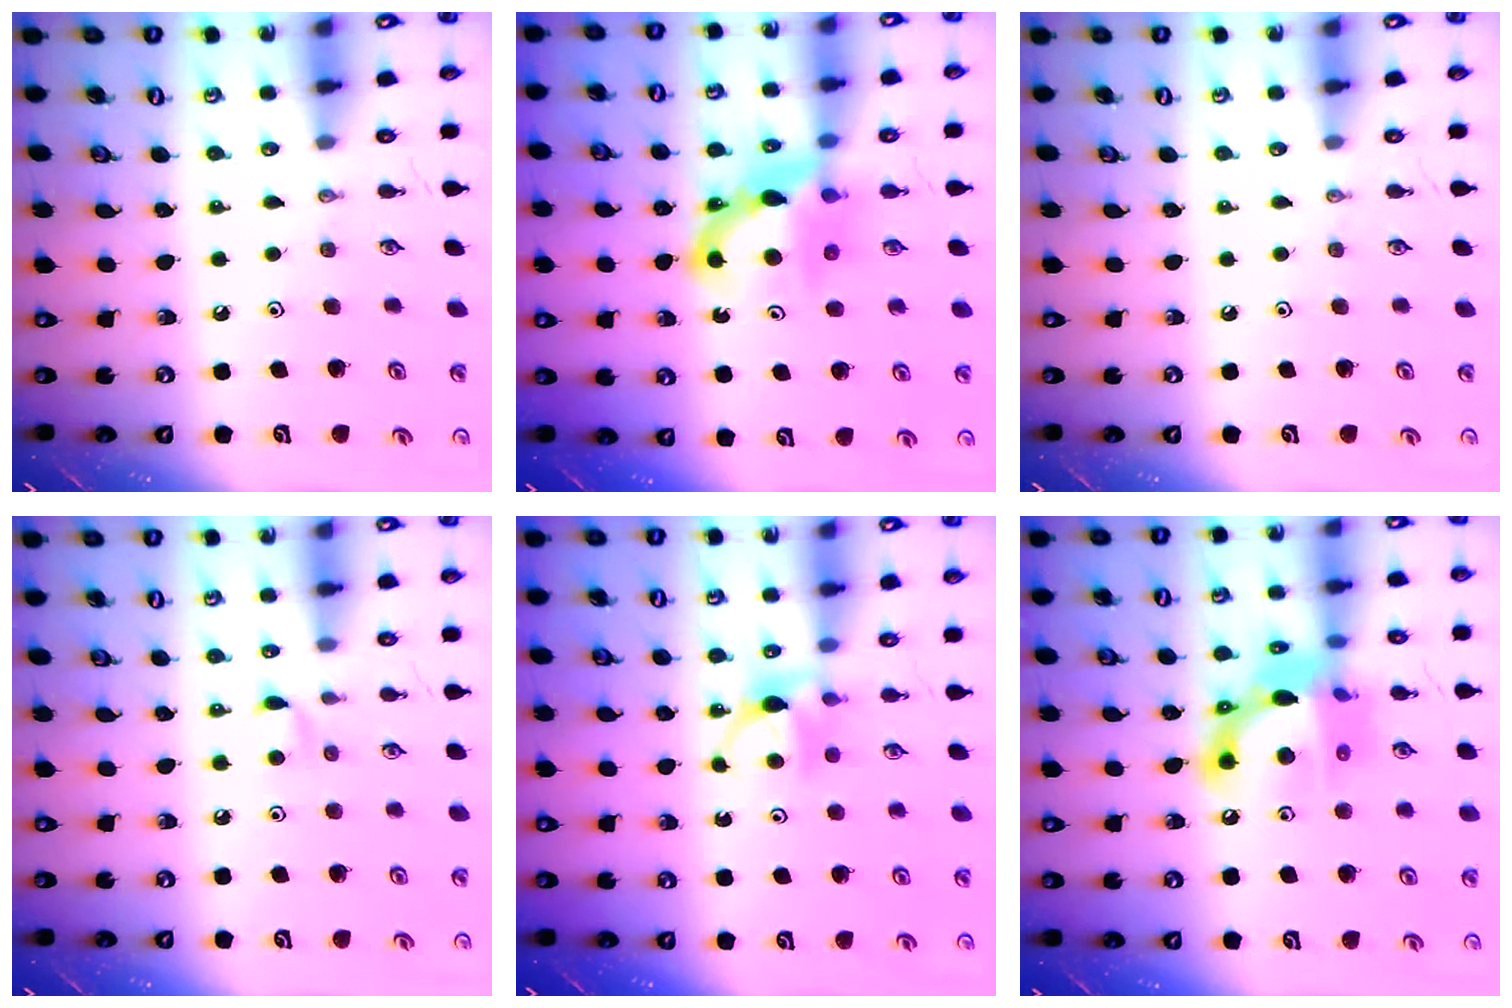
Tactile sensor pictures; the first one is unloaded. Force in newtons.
{"total": 8.4, "press": 8.3, "slide": 0.4}
{"total": 0.0}
{"total": 4.4, "press": 4.4, "slide": 0.7}
{"total": 5.1, "press": 5.0, "slide": 0.7}
{"total": 15.3, "press": 15.3, "slide": 0.9}